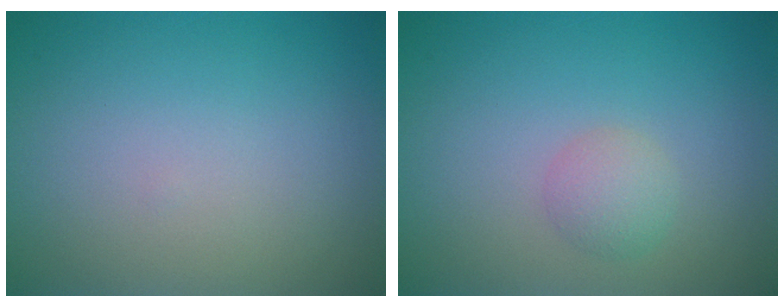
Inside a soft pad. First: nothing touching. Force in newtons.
{"total": 1.8, "press": 1.8, "slide": 0.0}